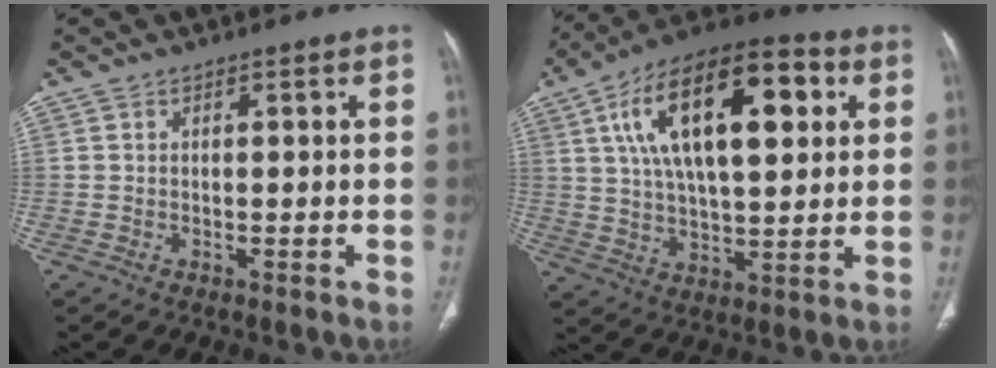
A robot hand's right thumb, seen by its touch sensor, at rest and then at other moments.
{"total": 23.9, "force": [7.2, 10.9, 20.0], "torque": [-0.323, 0.011, 0.113]}